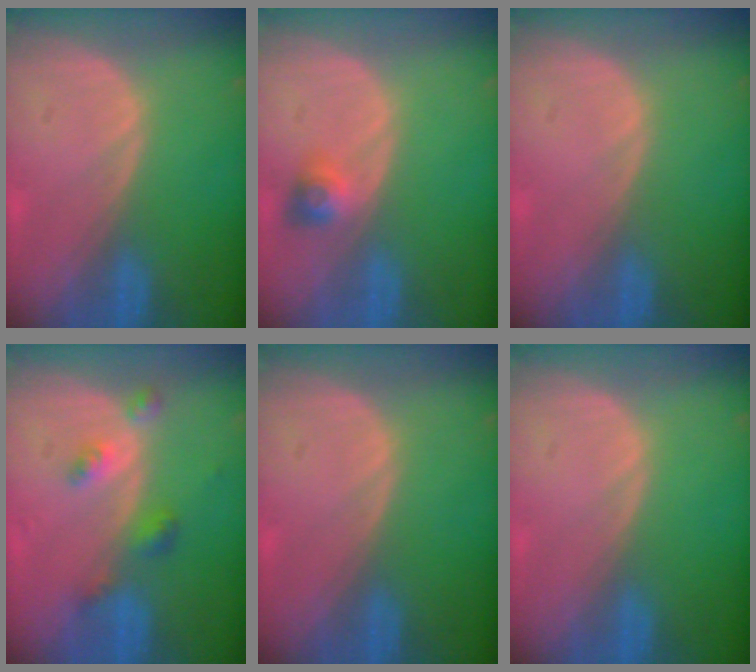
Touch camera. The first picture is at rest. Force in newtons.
{"total": 2.9, "press": 2.7, "slide": 1.2}
{"total": 0.0}
{"total": 4.3, "press": 3.9, "slide": 1.7}
{"total": 0.0}
{"total": 0.0}